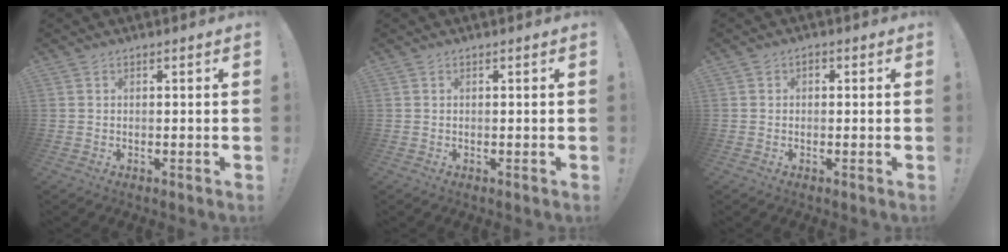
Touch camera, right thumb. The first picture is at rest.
{"total": 0.0}
{"total": 1.6, "force": [-0.6, 1.4, 0.6], "torque": [-0.004, 0.005, -0.014]}